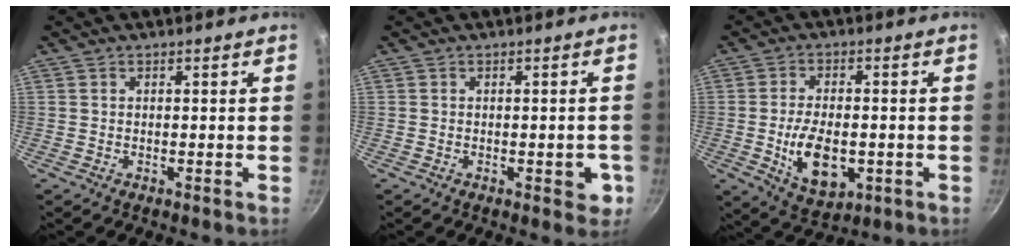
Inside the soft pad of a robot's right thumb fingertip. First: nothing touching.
{"total": 4.1, "force": [-1.2, 2.0, 3.5], "torque": [-0.024, 0.004, -0.016]}
{"total": 11.2, "force": [-2.2, 6.2, 9.0], "torque": [-0.144, 0.000, -0.026]}